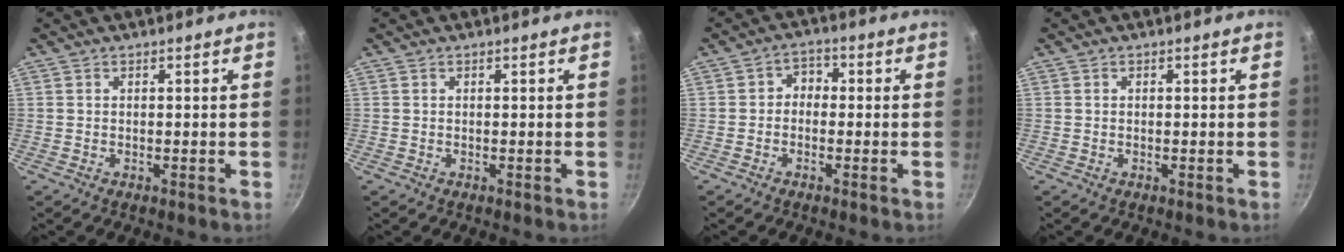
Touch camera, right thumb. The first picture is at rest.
{"total": 0.0}
{"total": 3.4, "force": [-0.5, 2.8, 1.8], "torque": [-0.010, 0.014, -0.019]}
{"total": 0.0}